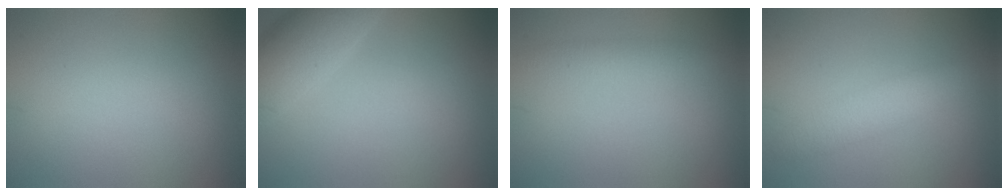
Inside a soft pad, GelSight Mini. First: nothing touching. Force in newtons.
{"total": 5.1, "press": 5.1, "slide": 0.2}
{"total": 1.6, "press": 1.6, "slide": 0.1}
{"total": 2.9, "press": 2.9, "slide": 0.1}